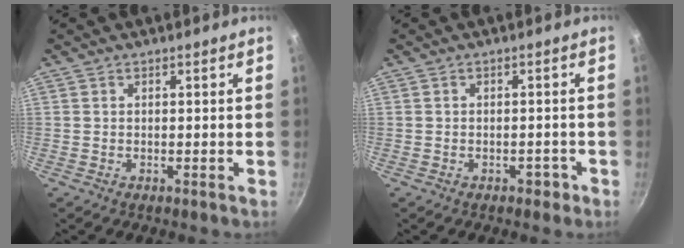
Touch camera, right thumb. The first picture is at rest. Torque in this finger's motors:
{"motor_torque": [-0.05, 0.29, -0.25, 0.22, 0.01]}